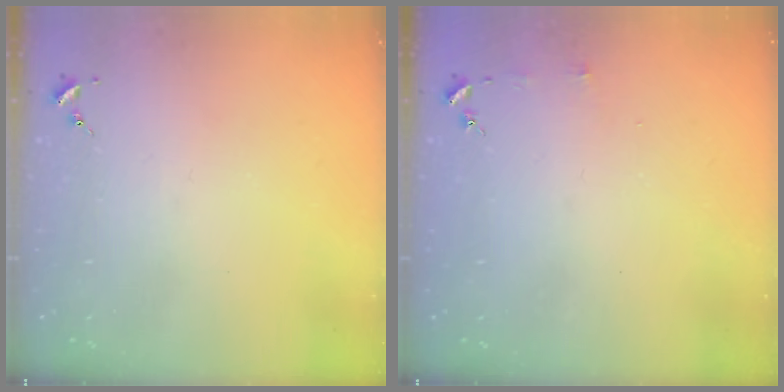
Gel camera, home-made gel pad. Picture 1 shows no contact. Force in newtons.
{"total": 3.0, "press": 3.0, "slide": 0.3}